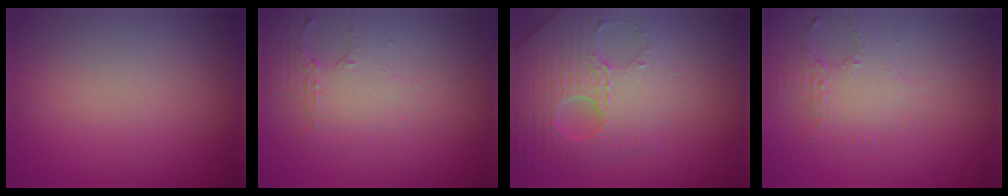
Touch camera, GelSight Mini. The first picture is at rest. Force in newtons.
{"total": 3.0, "press": 2.5, "slide": 1.7}
{"total": 7.5, "press": 5.4, "slide": 5.2}
{"total": 3.5, "press": 2.6, "slide": 2.3}